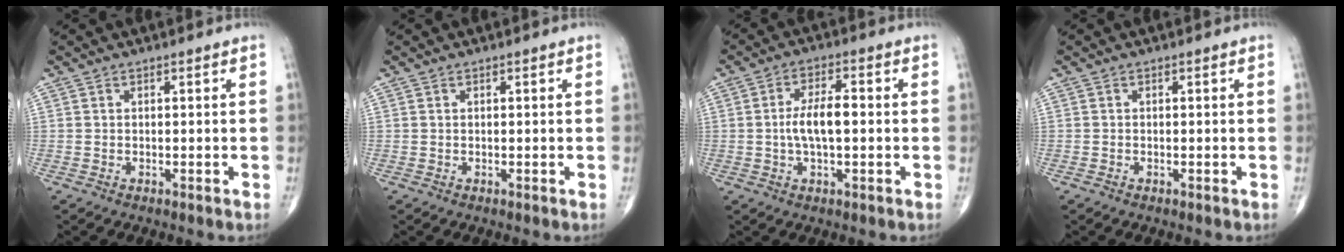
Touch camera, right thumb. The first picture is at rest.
{"total": 0.0}
{"total": 6.5, "force": [-0.3, 2.5, 6.0], "torque": [-0.114, 0.012, -0.012]}
{"total": 0.0}